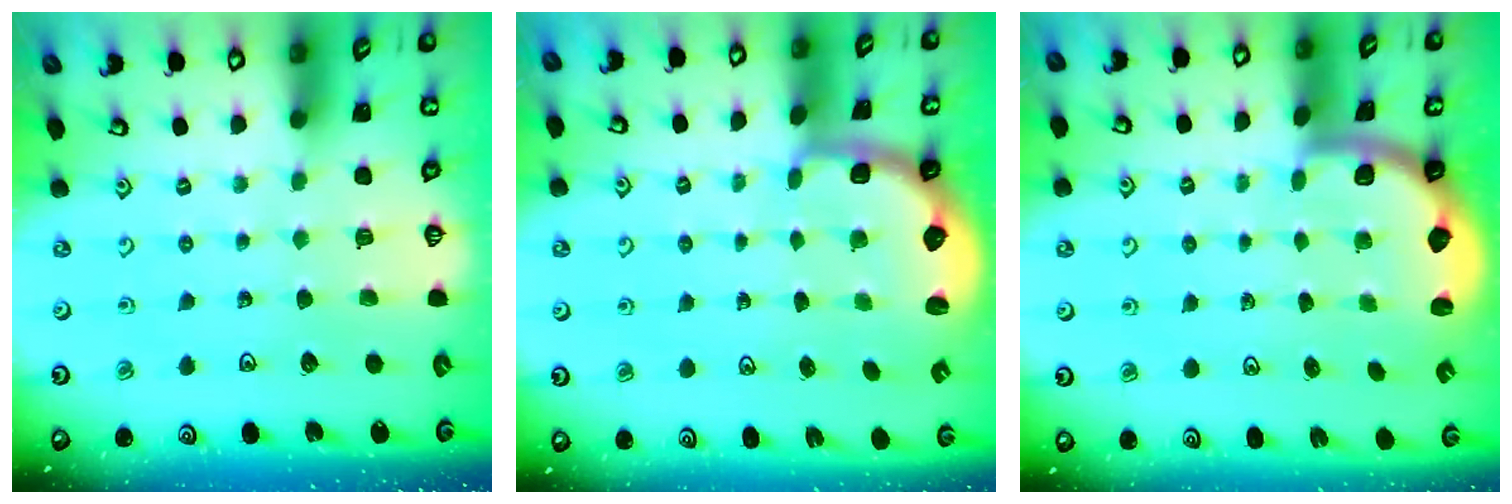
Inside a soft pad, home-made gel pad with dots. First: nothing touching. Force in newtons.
{"total": 2.6, "press": 2.0, "slide": 1.7}
{"total": 2.0, "press": 2.0, "slide": 0.5}